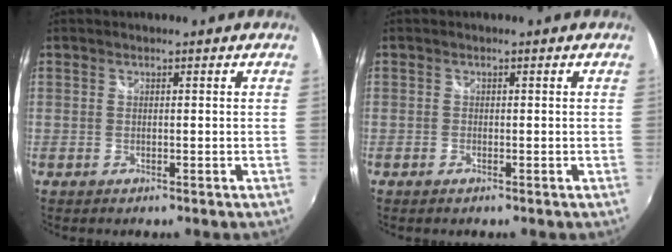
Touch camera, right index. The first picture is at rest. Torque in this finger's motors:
{"motor_torque": [0.17, -0.17, 0.06, -0.01]}